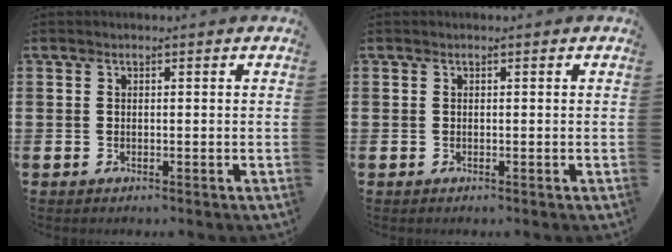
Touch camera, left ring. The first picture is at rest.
{"total": 0.0}